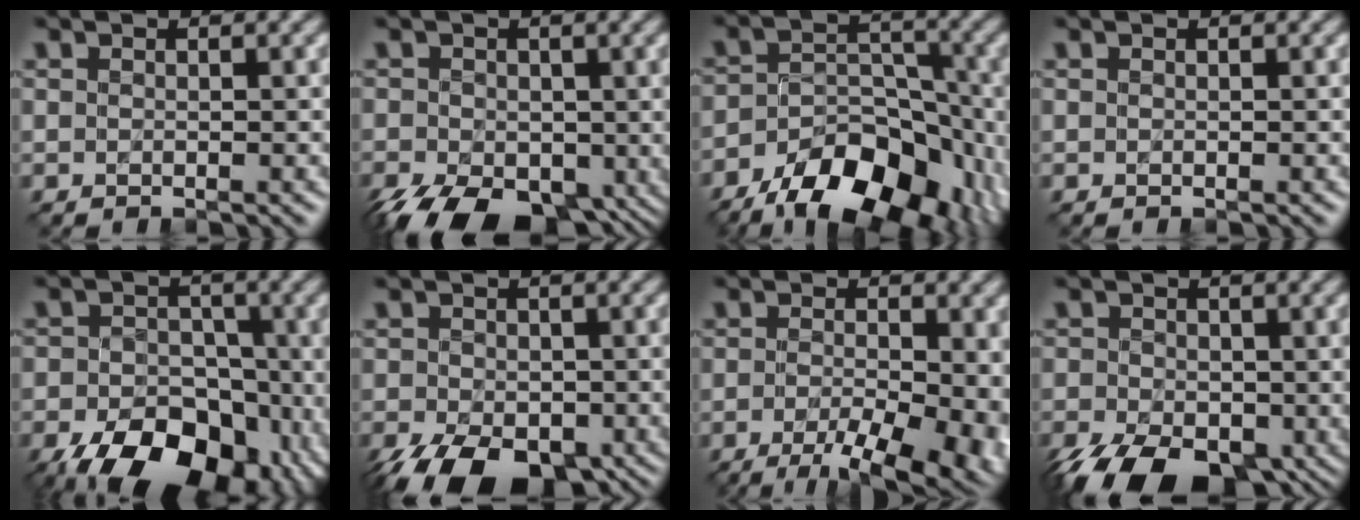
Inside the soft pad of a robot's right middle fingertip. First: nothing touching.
{"total": 9.4, "force": [-4.5, 5.5, 6.2], "torque": [-0.106, -0.038, -0.072]}
{"total": 12.1, "force": [-7.7, 6.0, 7.1], "torque": [-0.114, 0.003, -0.127]}
{"total": 0.0}
{"total": 14.9, "force": [-7.3, 9.1, 9.3], "torque": [-0.120, -0.027, -0.110]}
{"total": 9.4, "force": [-5.0, 5.0, 6.1], "torque": [-0.109, -0.035, -0.083]}
{"total": 10.1, "force": [-4.1, 3.4, 8.6], "torque": [-0.114, -0.018, -0.062]}
{"total": 10.6, "force": [-5.2, 5.9, 7.1], "torque": [-0.129, -0.039, -0.085]}